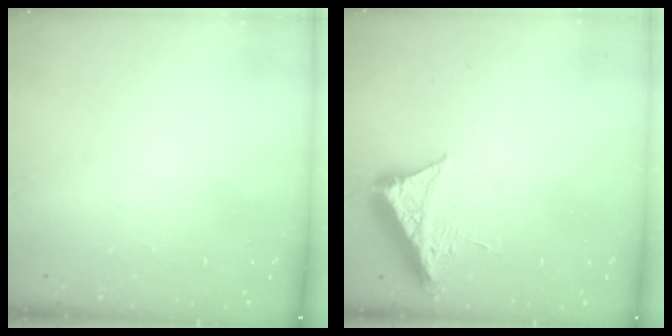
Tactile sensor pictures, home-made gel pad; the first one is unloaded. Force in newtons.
{"total": 8.2, "press": 8.2, "slide": 0.3}